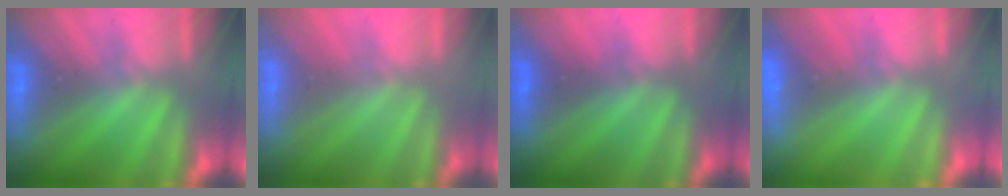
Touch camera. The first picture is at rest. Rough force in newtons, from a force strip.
{"total": 2.9}
{"total": 3.2}
{"total": 2.4}